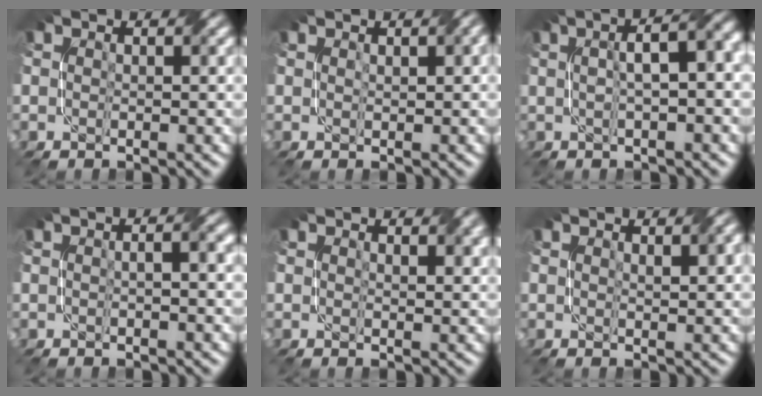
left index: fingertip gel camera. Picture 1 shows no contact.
{"total": 1.1, "force": [0.5, 0.2, 1.0], "torque": [-0.013, 0.000, 0.011]}
{"total": 6.5, "force": [1.1, 2.0, 6.1], "torque": [-0.065, 0.026, 0.010]}
{"total": 2.9, "force": [0.5, 0.9, 2.7], "torque": [-0.029, 0.001, -0.006]}
{"total": 2.1, "force": [1.6, 0.6, 1.1], "torque": [-0.015, -0.003, 0.030]}
{"total": 2.4, "force": [1.4, 0.6, 1.9], "torque": [-0.020, 0.000, 0.024]}